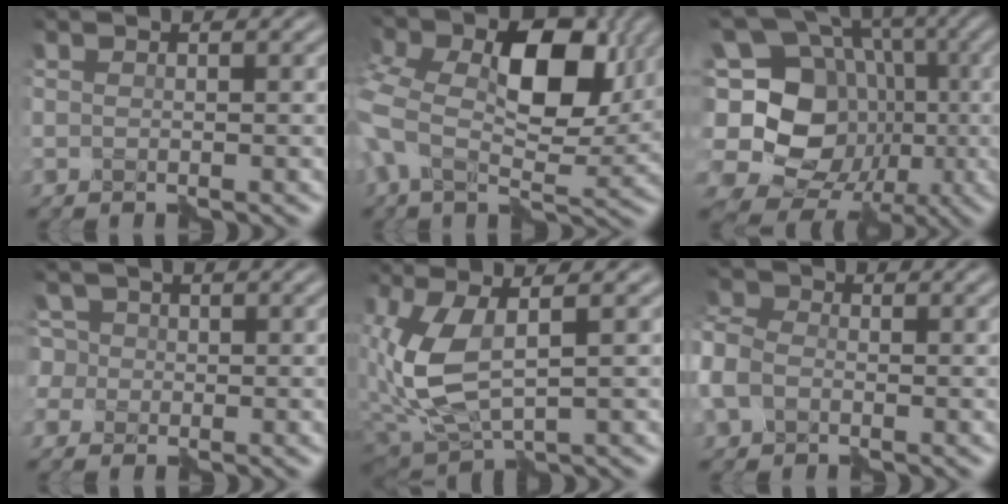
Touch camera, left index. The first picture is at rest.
{"total": 13.0, "force": [2.6, 7.6, 10.3], "torque": [-0.213, 0.002, 0.045]}
{"total": 19.9, "force": [-2.0, 17.7, 8.9], "torque": [-0.206, 0.043, -0.057]}
{"total": 3.8, "force": [0.4, 3.7, 1.0], "torque": [-0.011, 0.035, -0.022]}
{"total": 6.7, "force": [0.6, 3.2, 5.9], "torque": [-0.146, 0.000, 0.018]}
{"total": 4.0, "force": [-1.3, 3.0, 2.3], "torque": [-0.069, 0.007, -0.042]}